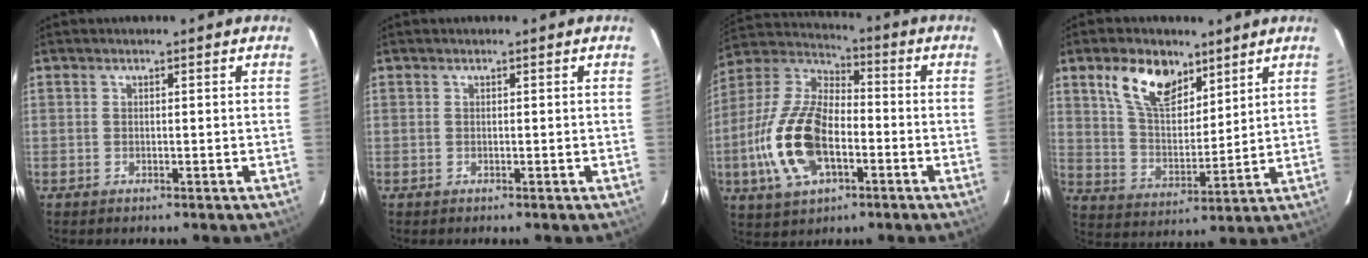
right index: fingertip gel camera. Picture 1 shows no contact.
{"total": 0.0}
{"total": 17.8, "force": [-5.1, 9.3, 14.3], "torque": [-0.316, 0.000, -0.095]}
{"total": 12.1, "force": [7.4, 6.4, 7.2], "torque": [-0.132, 0.012, 0.142]}